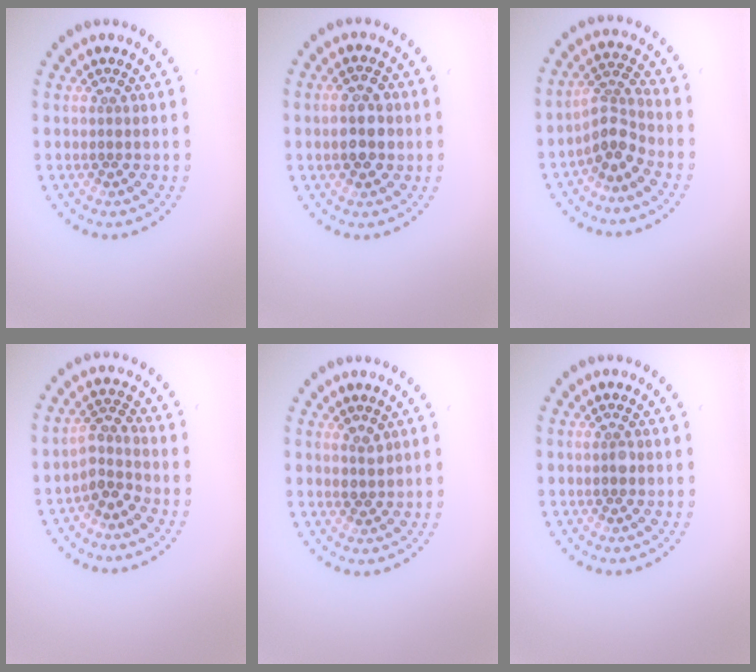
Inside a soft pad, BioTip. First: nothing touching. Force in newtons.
{"total": 3.1, "press": 3.1, "slide": 0.3}
{"total": 2.9, "press": 2.1, "slide": 1.9}
{"total": 2.6, "press": 2.1, "slide": 1.6}
{"total": 1.5, "press": 1.3, "slide": 0.6}
{"total": 0.9, "press": 0.9, "slide": 0.1}